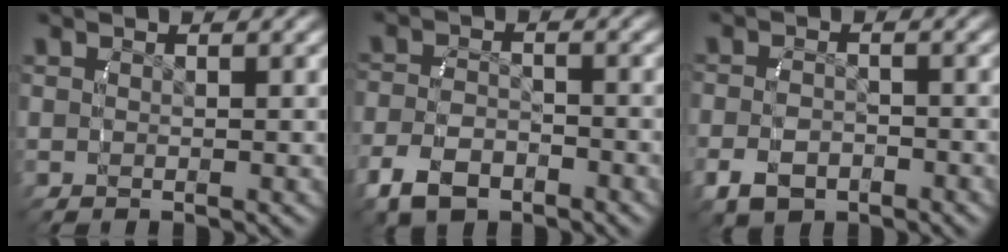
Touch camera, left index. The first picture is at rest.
{"total": 4.4, "force": [-2.5, 2.9, 2.3], "torque": [-0.049, -0.012, -0.033]}
{"total": 3.3, "force": [-1.7, 2.3, 1.7], "torque": [-0.037, -0.010, -0.022]}